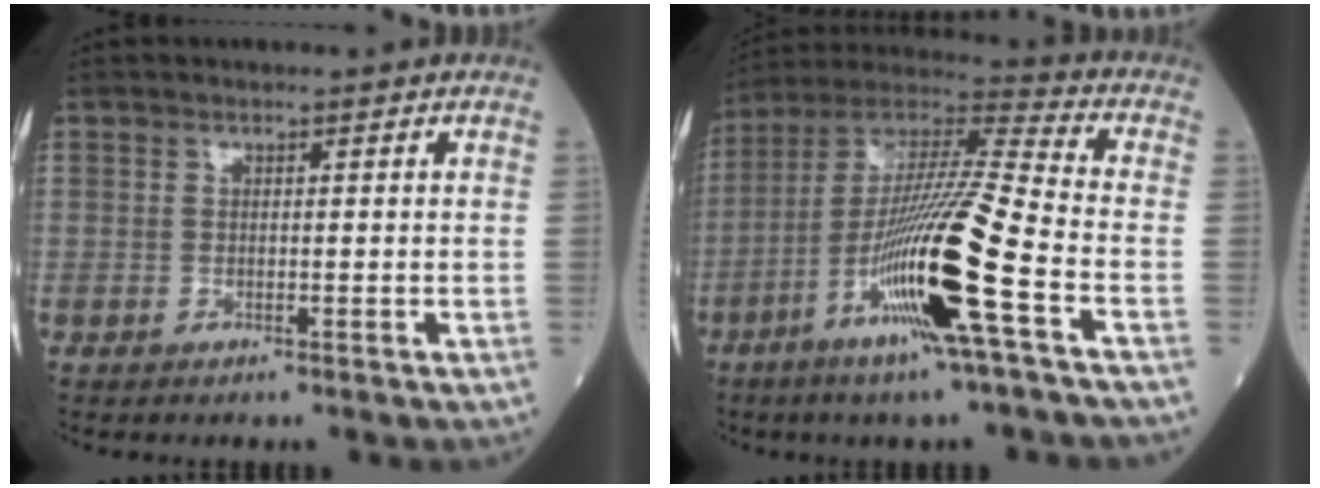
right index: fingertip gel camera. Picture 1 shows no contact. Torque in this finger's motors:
{"motor_torque": [0.78, -0.41, 1.05, 0.21]}